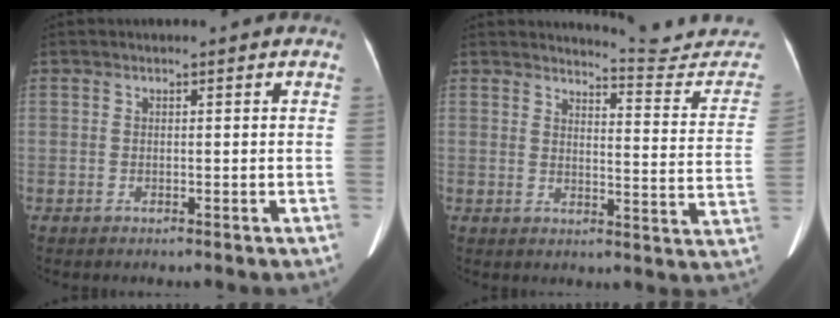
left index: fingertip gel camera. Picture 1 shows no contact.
{"total": 12.9, "force": [12.9, 0.2, 0.7], "torque": [0.012, -0.092, 0.135]}